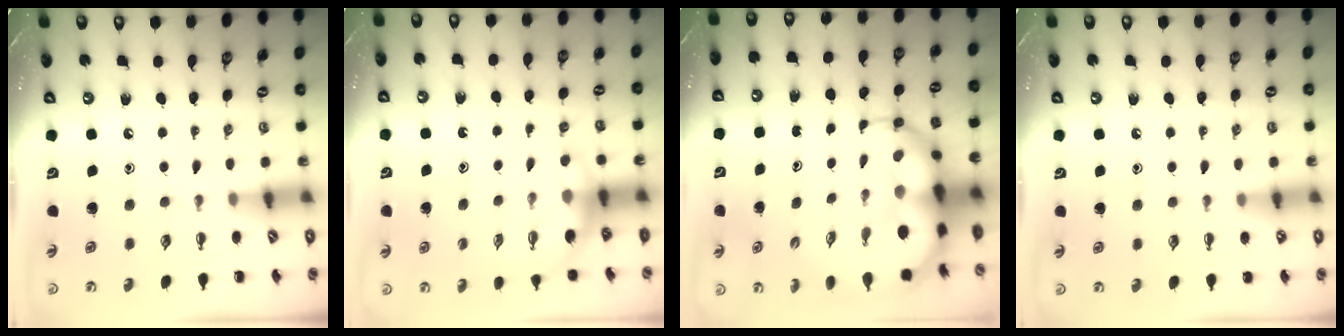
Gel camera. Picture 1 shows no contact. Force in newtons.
{"total": 3.9, "press": 3.9, "slide": 0.2}
{"total": 12.4, "press": 12.0, "slide": 3.1}
{"total": 3.2, "press": 3.1, "slide": 1.1}